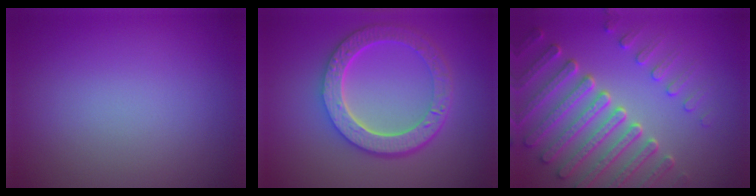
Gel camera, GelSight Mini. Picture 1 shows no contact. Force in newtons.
{"total": 6.4, "press": 4.9, "slide": 4.2}
{"total": 7.4, "press": 5.7, "slide": 4.8}